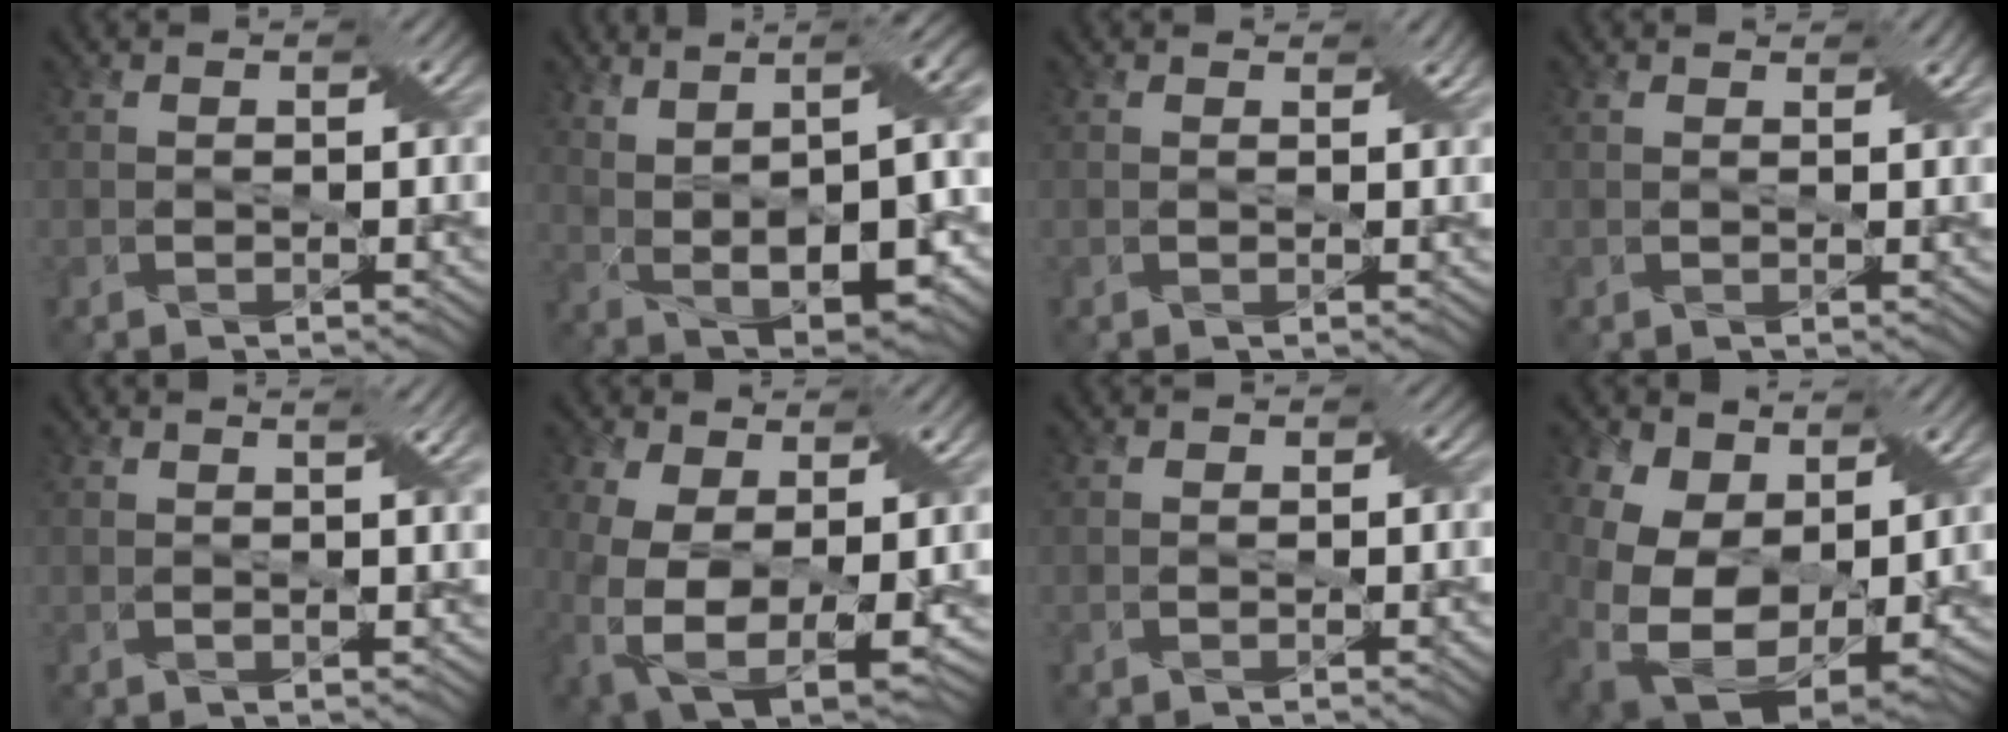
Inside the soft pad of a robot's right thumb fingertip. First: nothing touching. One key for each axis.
{"total": 13.8, "fx": 2.2, "fy": 5.8, "fz": 12.4, "tx": -0.201, "ty": 0.012, "tz": 0.053}
{"total": 1.0, "fx": 0.8, "fy": 0.4, "fz": 0.4, "tx": -0.008, "ty": -0.001, "tz": 0.015}
{"total": 1.4, "fx": 1.1, "fy": 0.6, "fz": 0.6, "tx": -0.015, "ty": -0.001, "tz": 0.021}
{"total": 2.9, "fx": 1.4, "fy": 0.3, "fz": 2.5, "tx": -0.040, "ty": 0.000, "tz": 0.021}
{"total": 12.4, "fx": -0.6, "fy": 7.8, "fz": 9.7, "tx": -0.219, "ty": -0.039, "tz": 0.008}
{"total": 0.7, "fx": 0.1, "fy": 0.6, "fz": 0.2, "tx": -0.005, "ty": -0.002, "tz": -0.001}
{"total": 15.9, "fx": 3.2, "fy": 11.2, "fz": 10.8, "tx": -0.245, "ty": -0.013, "tz": 0.083}